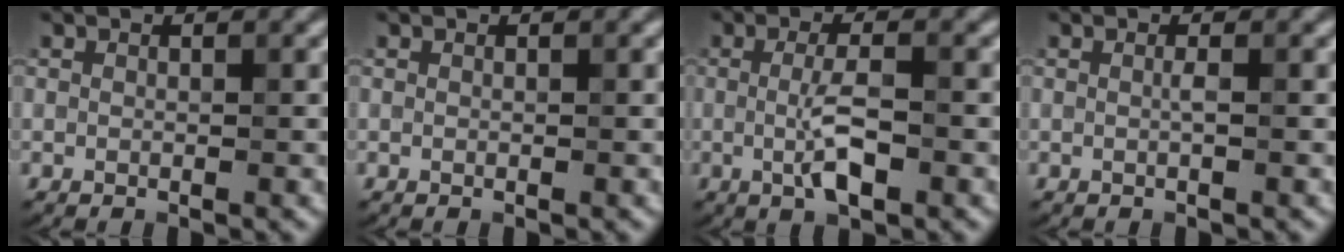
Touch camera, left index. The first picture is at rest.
{"total": 0.0}
{"total": 3.4, "force": [-0.5, 0.8, 3.3], "torque": [-0.064, -0.004, -0.010]}
{"total": 0.5, "force": [0.0, 0.0, 0.5], "torque": [-0.012, -0.001, -0.001]}